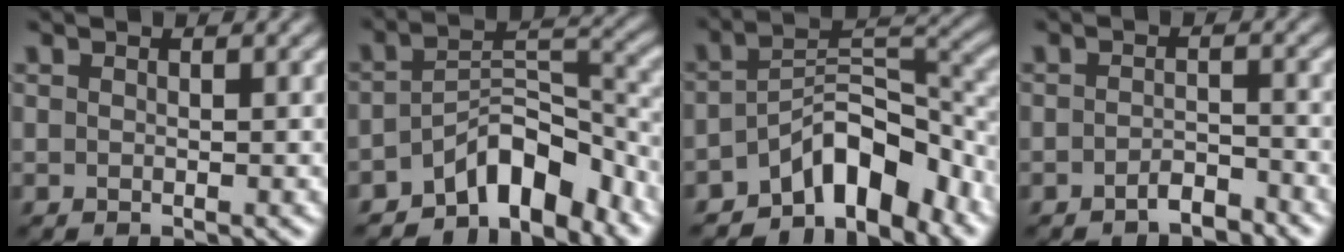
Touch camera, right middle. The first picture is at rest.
{"total": 6.8, "force": [-5.0, 2.8, 3.7], "torque": [-0.040, 0.009, -0.093]}
{"total": 7.5, "force": [-5.2, 3.1, 4.5], "torque": [-0.050, 0.008, -0.097]}
{"total": 1.7, "force": [-1.4, 0.5, 0.9], "torque": [-0.016, 0.006, -0.028]}